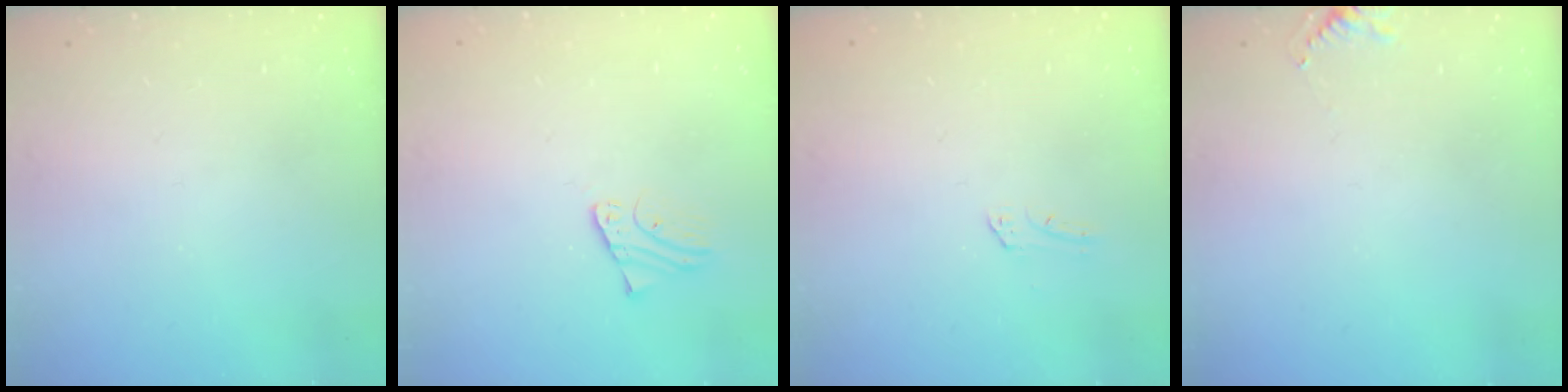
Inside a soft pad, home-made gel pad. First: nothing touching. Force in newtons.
{"total": 1.8, "press": 1.8, "slide": 0.2}
{"total": 1.9, "press": 1.9, "slide": 0.1}
{"total": 5.2, "press": 5.2, "slide": 0.5}